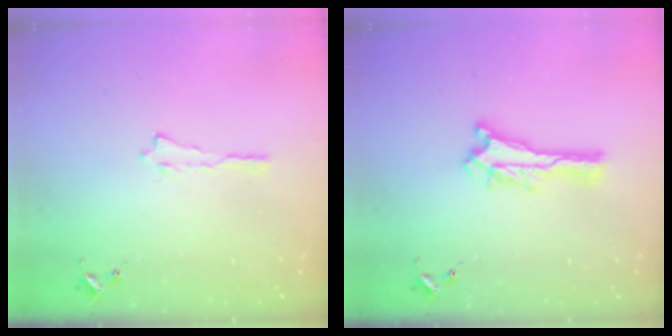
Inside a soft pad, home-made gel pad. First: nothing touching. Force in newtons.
{"total": 0.0}